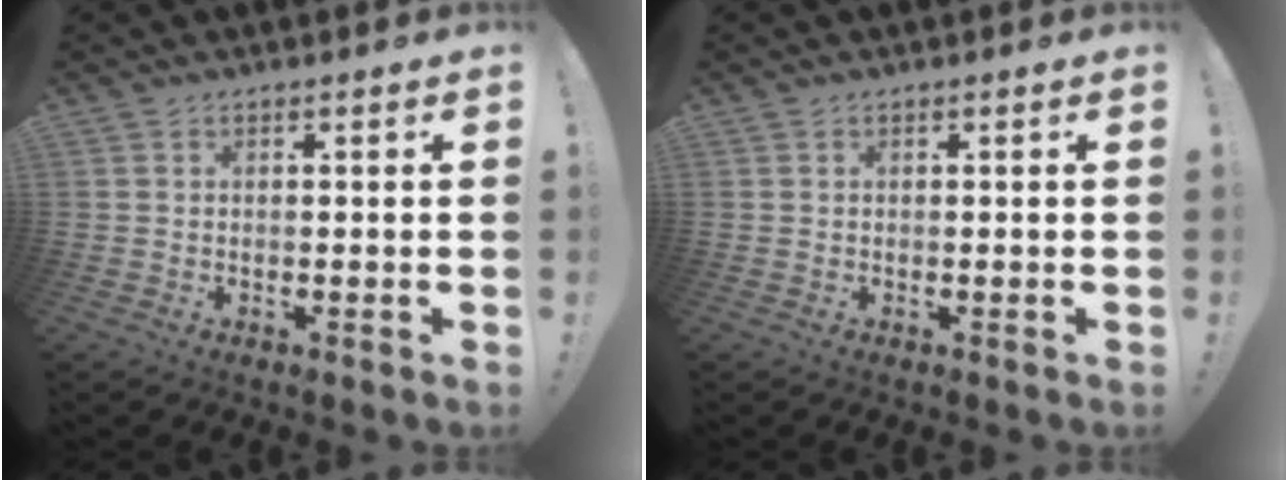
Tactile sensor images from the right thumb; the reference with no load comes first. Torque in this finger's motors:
{"motor_torque": [0.00, 0.00, 0.06, -0.07, 0.01]}